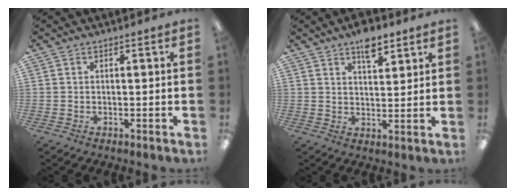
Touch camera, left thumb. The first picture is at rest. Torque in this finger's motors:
{"motor_torque": [0.75, 0.48, 0.41, -0.43, 0.02]}